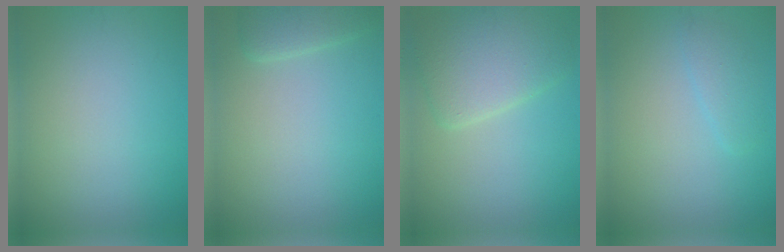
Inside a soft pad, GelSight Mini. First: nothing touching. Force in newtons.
{"total": 2.1, "press": 2.1, "slide": 0.2}
{"total": 5.1, "press": 5.0, "slide": 0.5}
{"total": 1.5, "press": 1.5, "slide": 0.1}